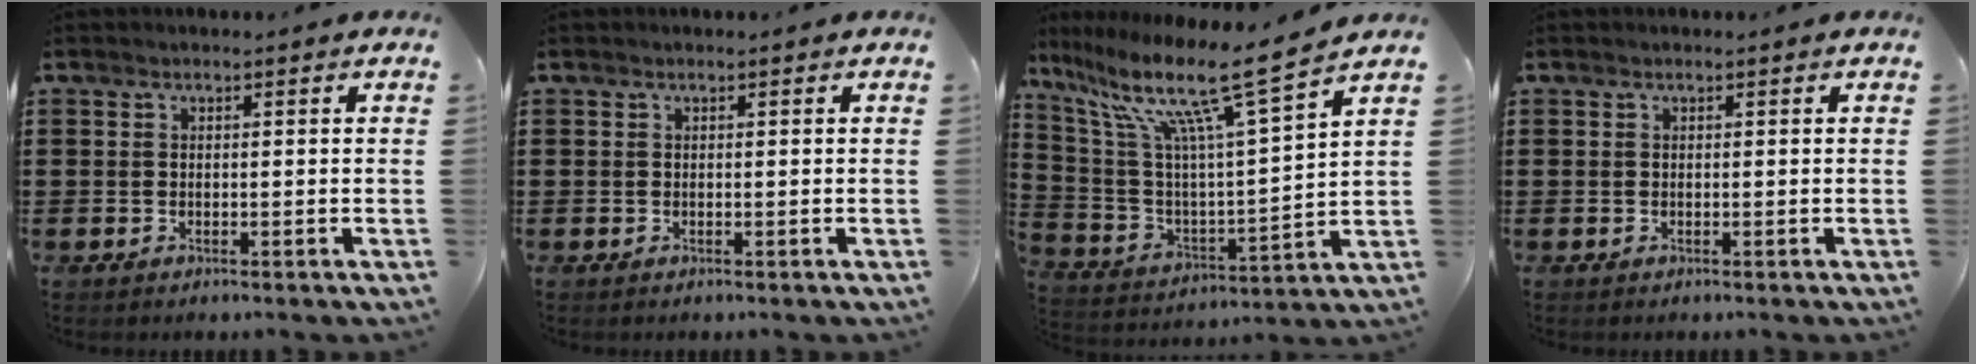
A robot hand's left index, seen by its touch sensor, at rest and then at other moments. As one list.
[{"total": 0.0}, {"total": 13.7, "force": [9.8, 0.7, 9.5], "torque": [-0.209, -0.063, 0.151]}, {"total": 0.0}]